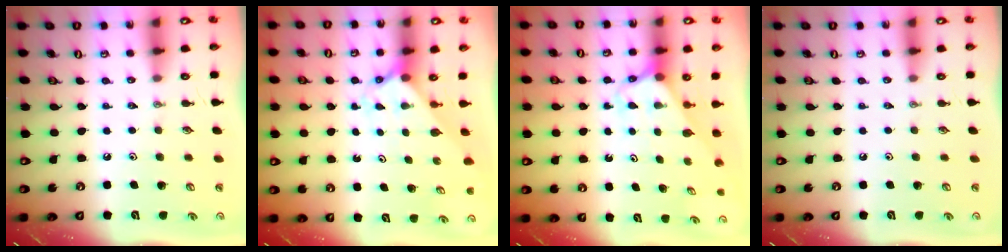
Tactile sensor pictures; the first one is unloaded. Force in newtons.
{"total": 2.0, "press": 2.0, "slide": 0.2}
{"total": 2.6, "press": 2.6, "slide": 0.1}
{"total": 0.0}